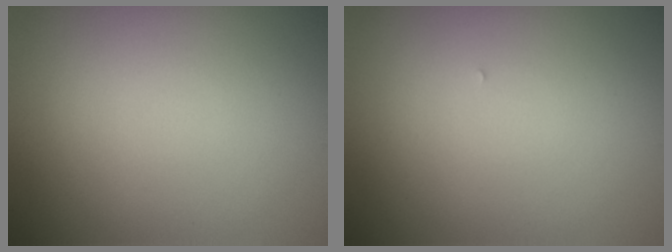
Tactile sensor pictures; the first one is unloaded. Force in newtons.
{"total": 0.0}